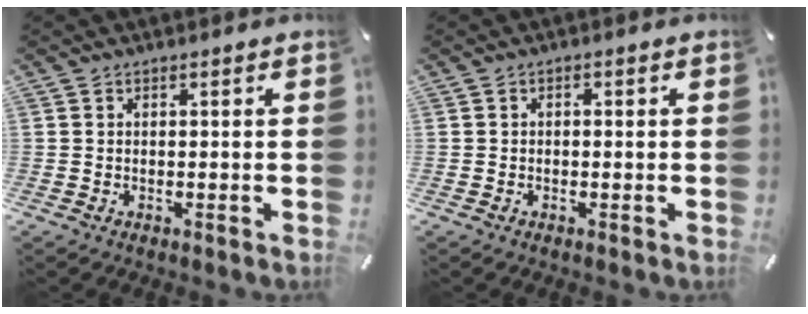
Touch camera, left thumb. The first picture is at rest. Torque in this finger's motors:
{"motor_torque": [-0.07, -0.47, -0.12, 0.15, 0.00]}